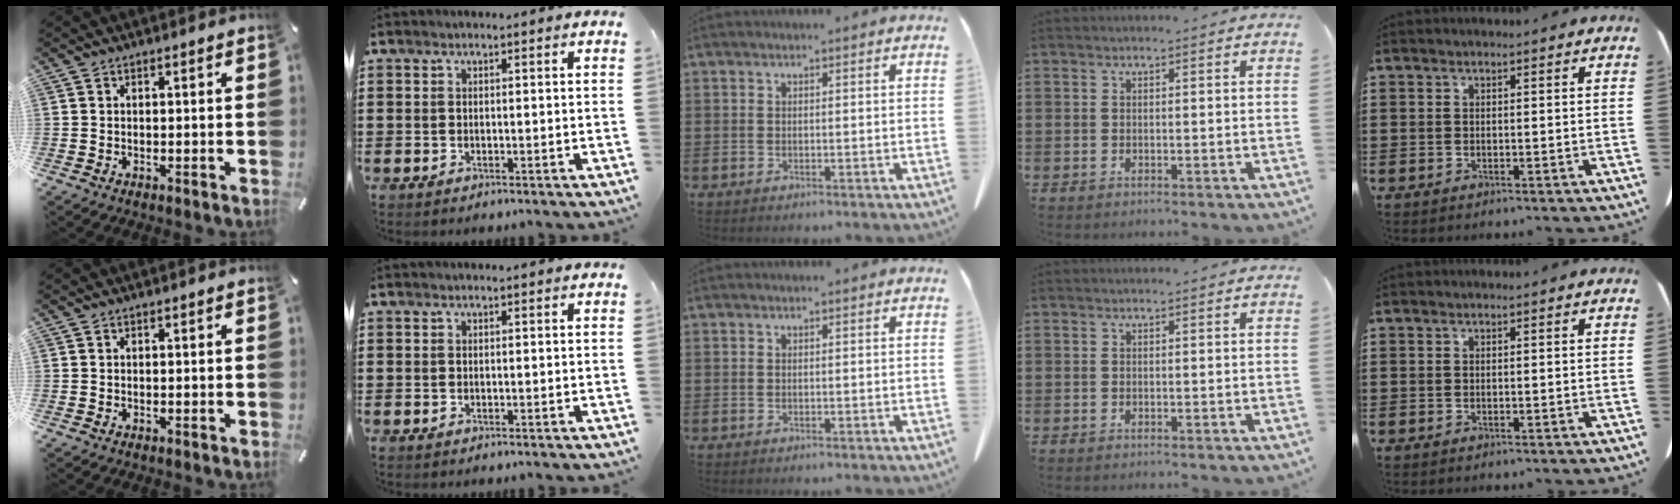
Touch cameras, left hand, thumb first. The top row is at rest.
{}